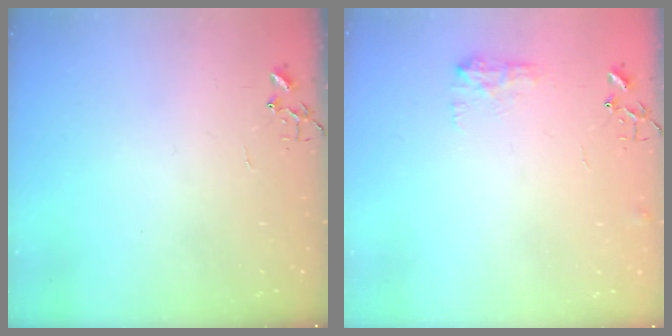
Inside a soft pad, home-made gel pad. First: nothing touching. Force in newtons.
{"total": 7.9, "press": 7.9, "slide": 0.1}